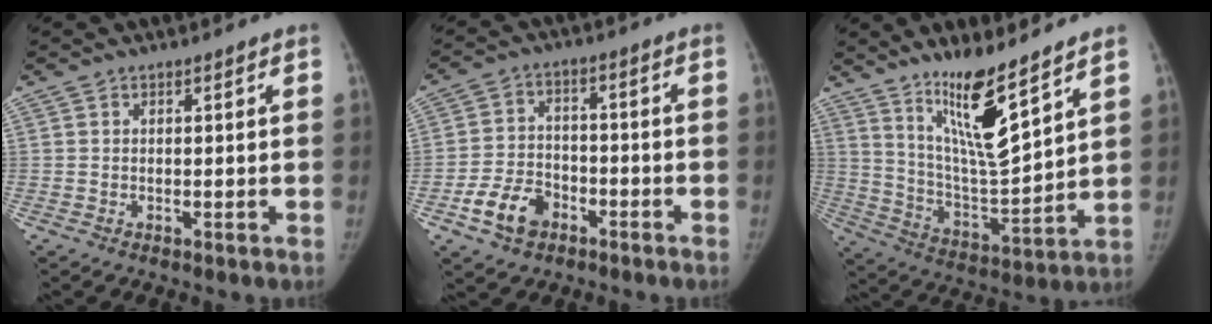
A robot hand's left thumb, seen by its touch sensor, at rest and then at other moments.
{"total": 8.7, "force": [-4.6, 6.0, 4.2], "torque": [-0.061, 0.026, -0.081]}
{"total": 14.2, "force": [9.8, 2.1, 10.1], "torque": [-0.164, -0.082, 0.190]}